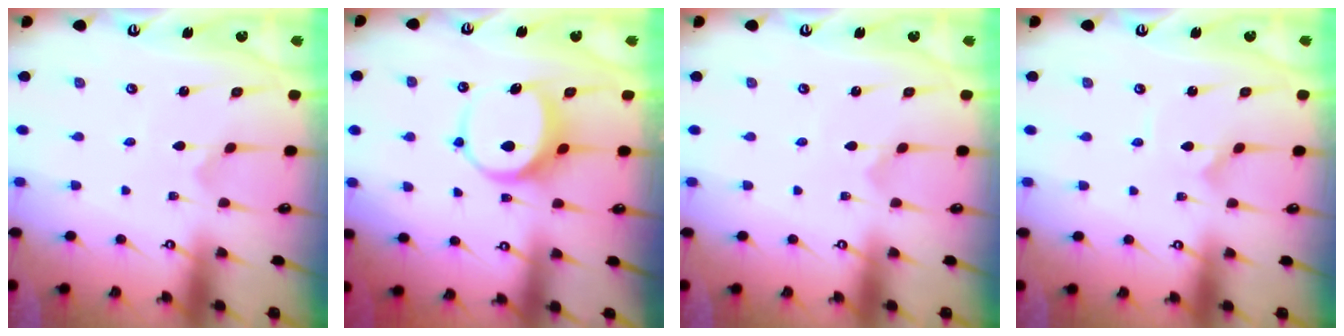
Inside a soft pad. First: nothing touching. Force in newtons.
{"total": 7.7, "press": 7.6, "slide": 0.8}
{"total": 0.0}
{"total": 1.0, "press": 1.0, "slide": 0.0}